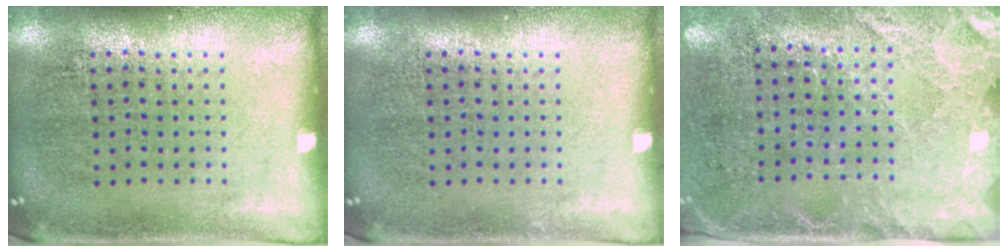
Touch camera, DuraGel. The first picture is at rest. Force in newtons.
{"total": 0.0}
{"total": 2.7, "press": 2.3, "slide": 1.5}